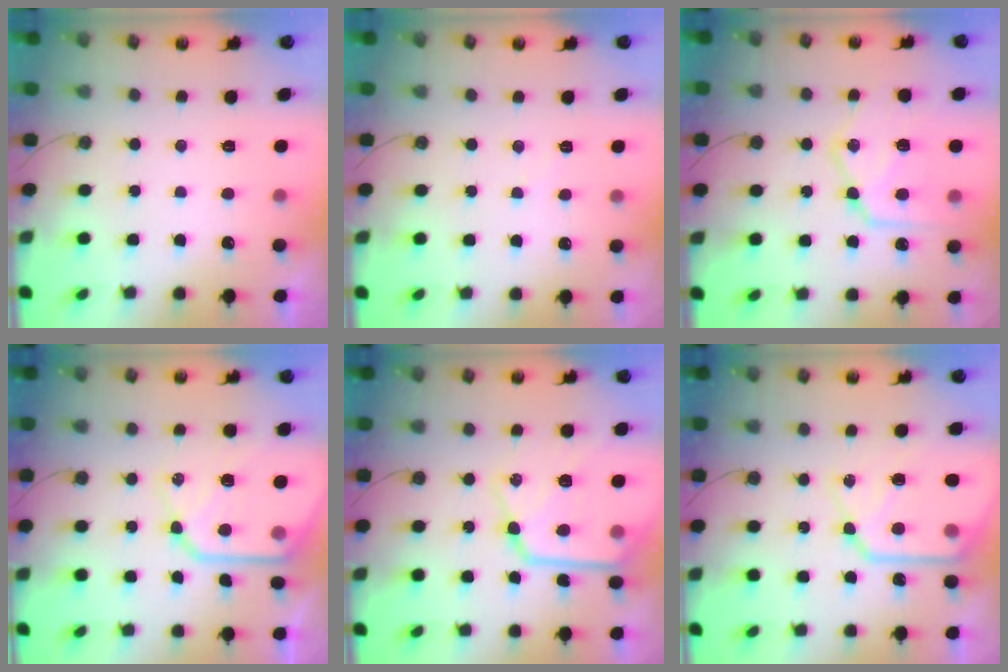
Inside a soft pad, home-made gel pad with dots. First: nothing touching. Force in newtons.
{"total": 3.8, "press": 3.7, "slide": 0.6}
{"total": 18.1, "press": 18.0, "slide": 1.8}
{"total": 17.2, "press": 17.1, "slide": 1.9}
{"total": 19.6, "press": 19.5, "slide": 2.0}
{"total": 15.0, "press": 14.9, "slide": 1.3}